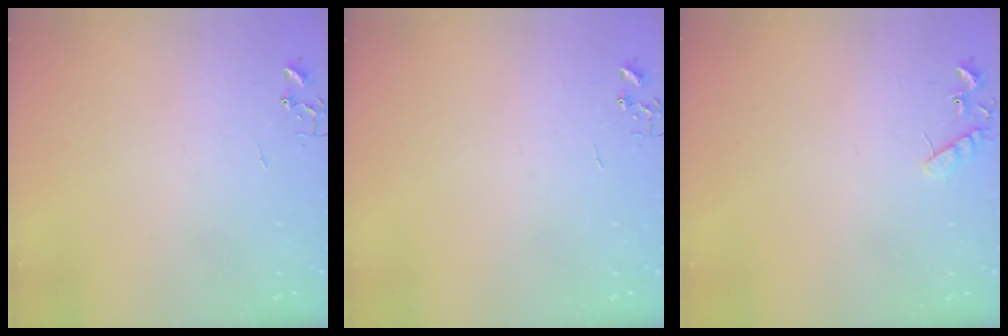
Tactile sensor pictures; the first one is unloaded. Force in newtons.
{"total": 0.0}
{"total": 8.0, "press": 8.0, "slide": 0.4}